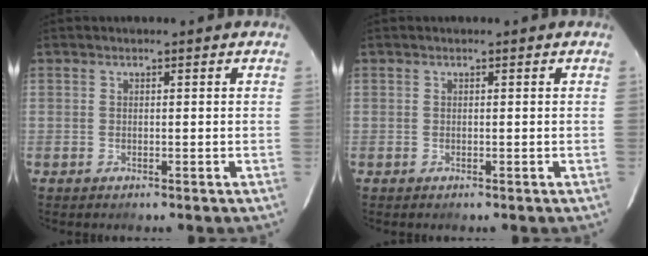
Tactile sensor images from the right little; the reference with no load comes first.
{"total": 0.0}